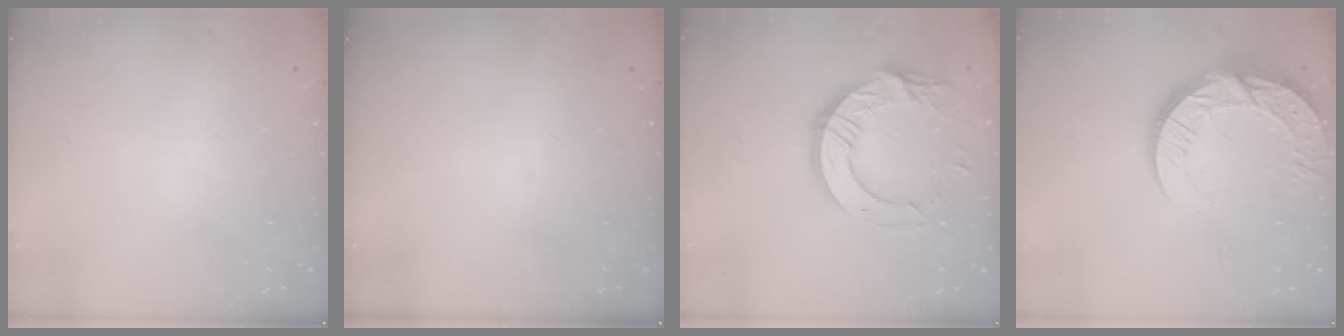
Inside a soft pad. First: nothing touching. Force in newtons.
{"total": 0.0}
{"total": 15.2, "press": 15.1, "slide": 1.5}
{"total": 15.3, "press": 15.2, "slide": 1.4}